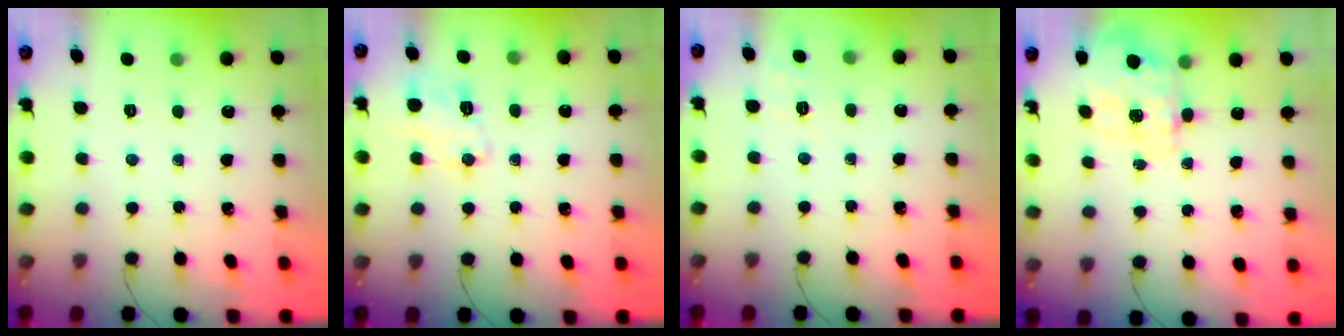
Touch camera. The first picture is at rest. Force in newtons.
{"total": 5.8, "press": 5.7, "slide": 0.9}
{"total": 2.1, "press": 1.2, "slide": 1.8}
{"total": 3.5, "press": 3.4, "slide": 1.0}